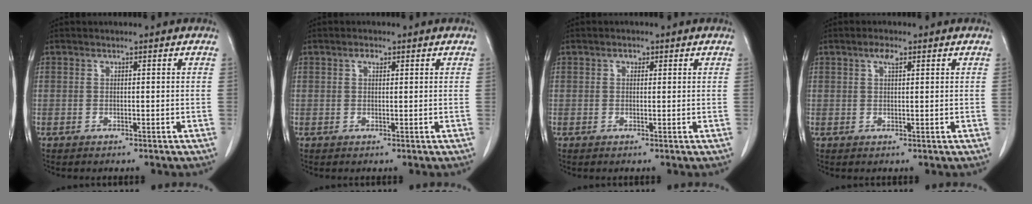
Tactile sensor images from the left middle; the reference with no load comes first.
{"total": 1.3, "force": [0.7, 0.5, 0.9], "torque": [-0.016, -0.001, 0.010]}
{"total": 1.1, "force": [0.6, 0.7, 0.6], "torque": [-0.010, 0.001, 0.009]}
{"total": 2.0, "force": [1.1, 0.5, 1.5], "torque": [-0.031, 0.003, 0.020]}